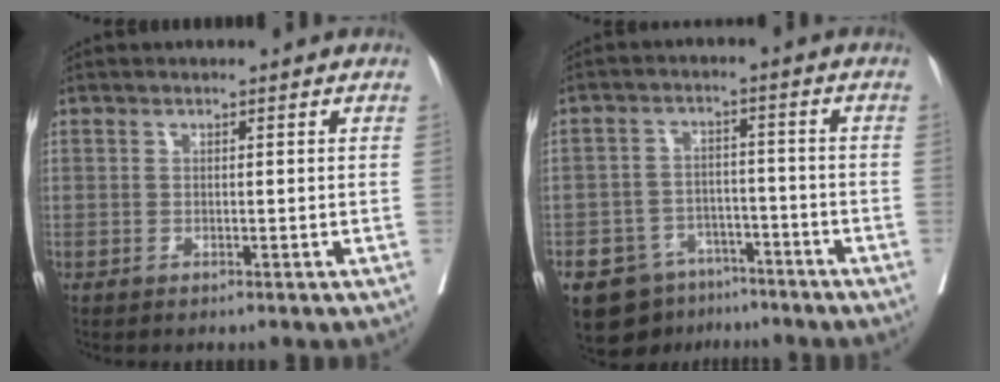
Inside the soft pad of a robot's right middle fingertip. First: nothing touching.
{"total": 8.3, "force": [-5.8, 5.5, 2.3], "torque": [-0.034, 0.012, -0.086]}